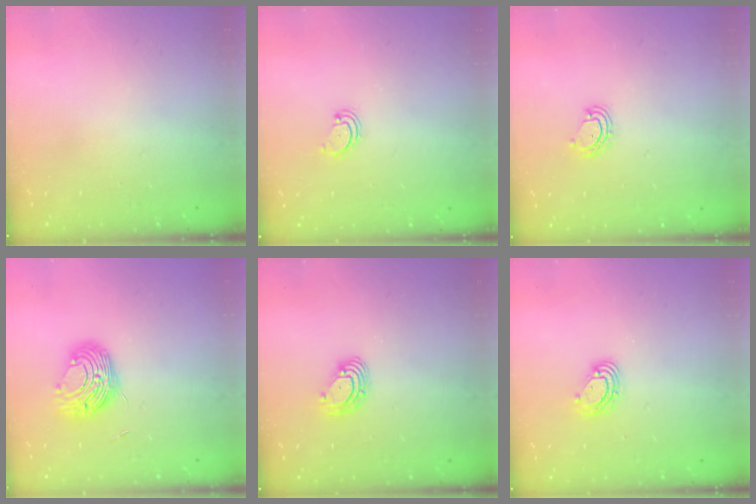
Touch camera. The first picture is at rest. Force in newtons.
{"total": 2.6, "press": 2.5, "slide": 0.5}
{"total": 4.6, "press": 4.6, "slide": 0.3}
{"total": 9.4, "press": 9.4, "slide": 0.3}
{"total": 5.8, "press": 5.7, "slide": 0.8}
{"total": 5.4, "press": 5.4, "slide": 0.7}